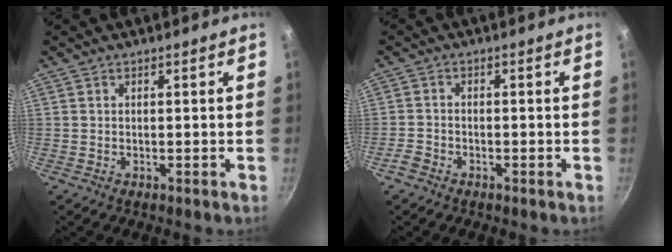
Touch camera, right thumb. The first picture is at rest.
{"total": 2.4, "force": [-1.8, 1.4, 0.9], "torque": [-0.027, 0.015, -0.038]}